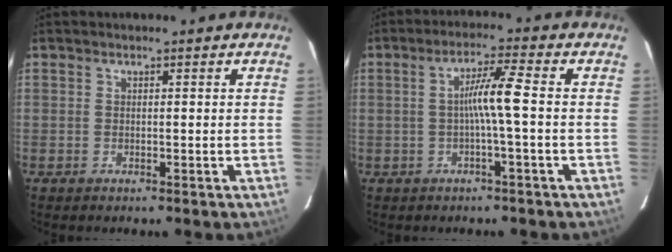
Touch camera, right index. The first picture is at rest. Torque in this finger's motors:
{"motor_torque": [0.39, -0.09, 0.24, 0.07]}